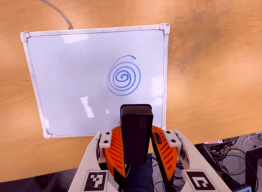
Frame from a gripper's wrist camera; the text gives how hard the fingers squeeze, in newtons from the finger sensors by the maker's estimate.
{"total": 5.1, "left": 4.7, "right": 5.5}